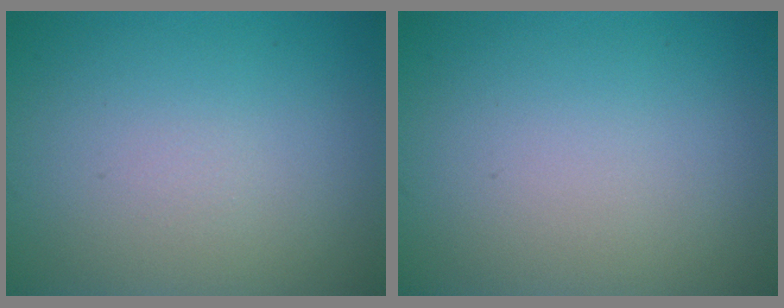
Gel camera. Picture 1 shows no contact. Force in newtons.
{"total": 0.0}